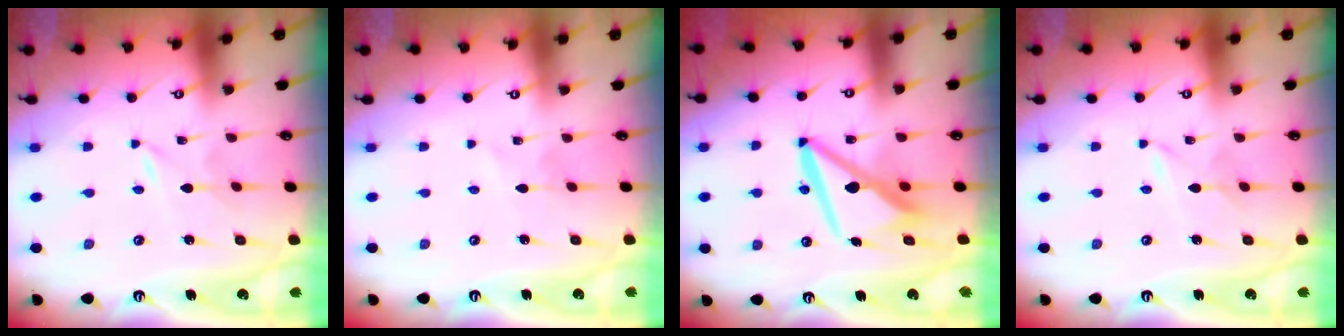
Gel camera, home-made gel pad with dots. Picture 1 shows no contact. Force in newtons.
{"total": 1.8, "press": 1.7, "slide": 0.2}
{"total": 10.8, "press": 10.7, "slide": 1.0}
{"total": 1.5, "press": 1.5, "slide": 0.3}